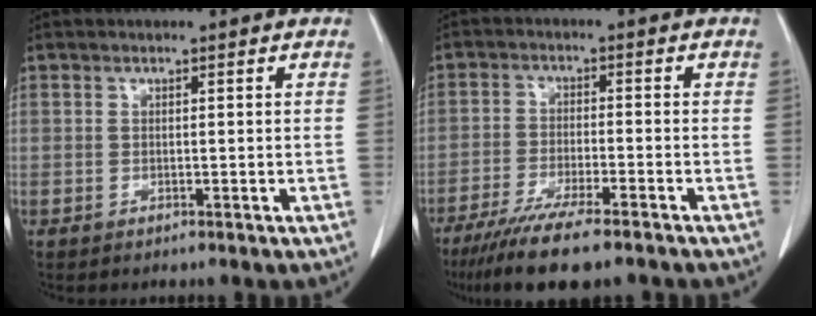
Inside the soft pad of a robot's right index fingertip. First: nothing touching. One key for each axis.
{"total": 10.9, "fx": -8.5, "fy": 0.8, "fz": 6.8, "tx": -0.109, "ty": -0.026, "tz": -0.137}